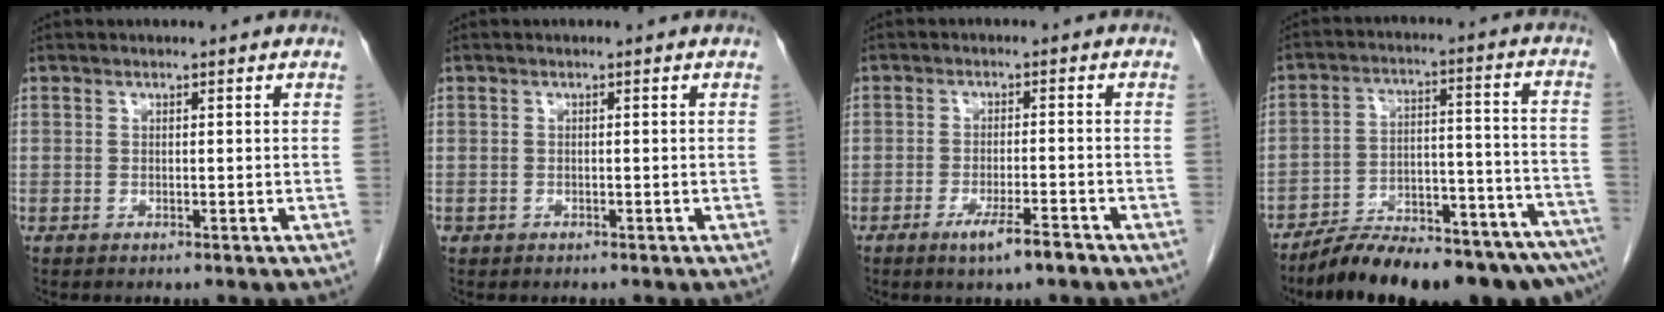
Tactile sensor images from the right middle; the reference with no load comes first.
{"total": 0.6, "force": [-0.4, 0.5, 0.1], "torque": [-0.011, 0.003, -0.005]}
{"total": 4.4, "force": [-3.0, 0.2, 3.3], "torque": [-0.063, -0.009, -0.050]}
{"total": 22.4, "force": [-18.8, 3.4, 11.8], "torque": [-0.110, 0.018, -0.274]}